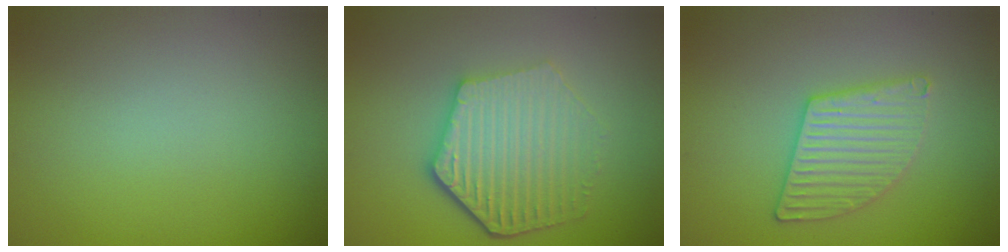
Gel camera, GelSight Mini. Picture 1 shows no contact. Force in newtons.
{"total": 6.1, "press": 4.5, "slide": 4.0}
{"total": 3.0, "press": 3.0, "slide": 0.4}